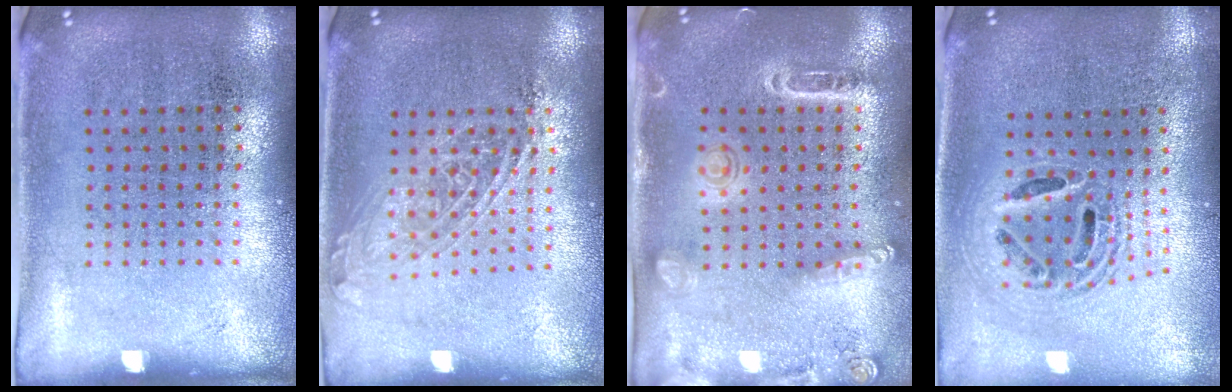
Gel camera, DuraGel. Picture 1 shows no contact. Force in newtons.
{"total": 1.6, "press": 1.3, "slide": 0.8}
{"total": 1.5, "press": 1.4, "slide": 0.4}
{"total": 2.0, "press": 1.6, "slide": 1.3}